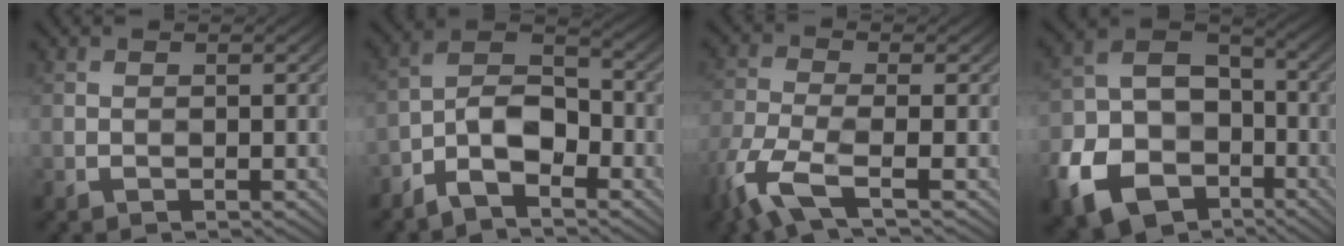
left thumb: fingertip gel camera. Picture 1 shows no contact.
{"total": 7.0, "force": [-3.6, 3.5, 4.8], "torque": [-0.079, 0.012, -0.087]}
{"total": 6.8, "force": [-3.1, 2.2, 5.7], "torque": [-0.125, -0.006, -0.078]}
{"total": 14.1, "force": [-4.8, 10.5, 8.1], "torque": [-0.193, -0.041, -0.088]}